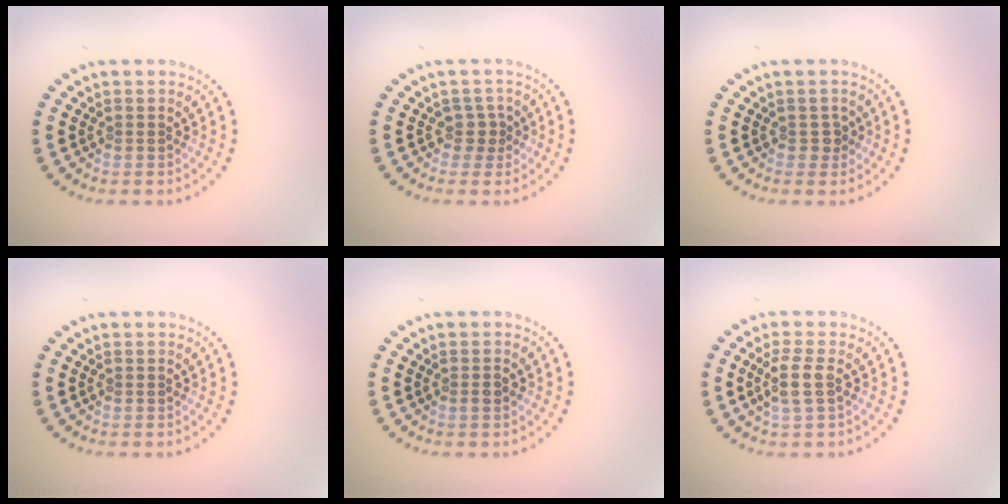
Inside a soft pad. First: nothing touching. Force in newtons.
{"total": 1.1, "press": 0.8, "slide": 0.8}
{"total": 1.0, "press": 0.9, "slide": 0.5}
{"total": 0.0}
{"total": 1.0, "press": 0.9, "slide": 0.4}
{"total": 2.4, "press": 2.0, "slide": 1.2}